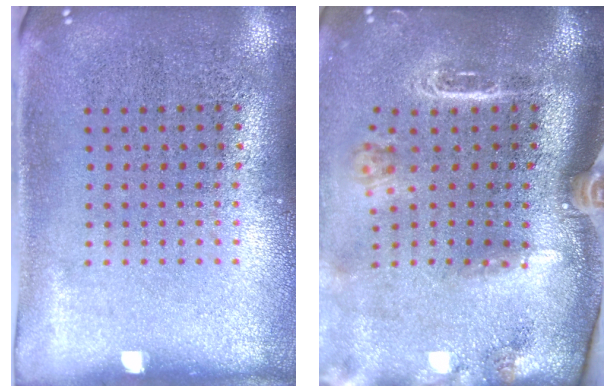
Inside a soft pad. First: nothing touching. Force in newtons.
{"total": 2.8, "press": 2.0, "slide": 2.0}